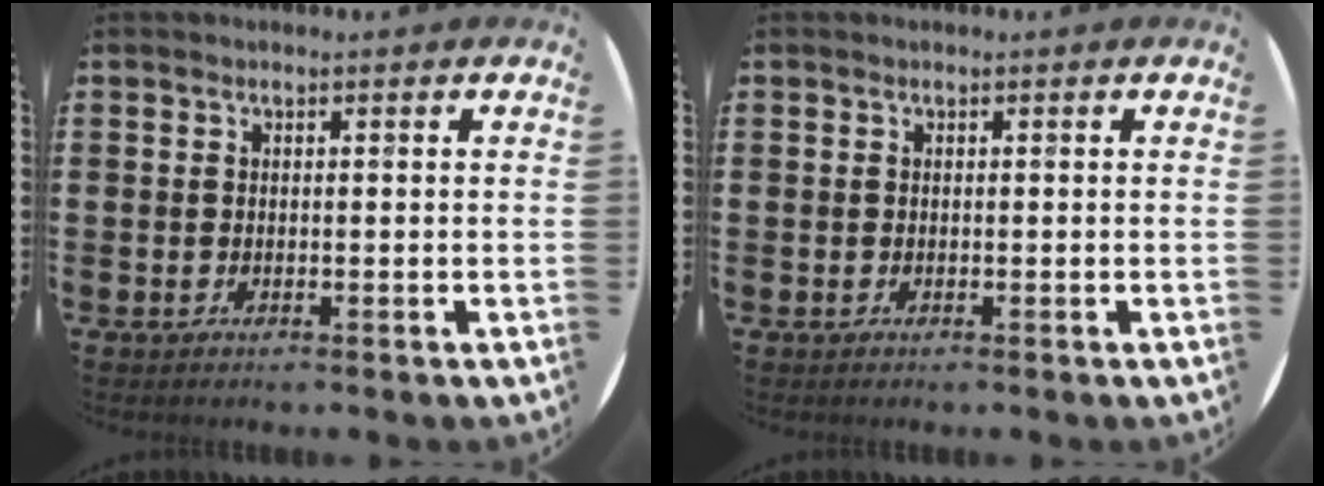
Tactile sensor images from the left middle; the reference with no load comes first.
{"total": 0.0}